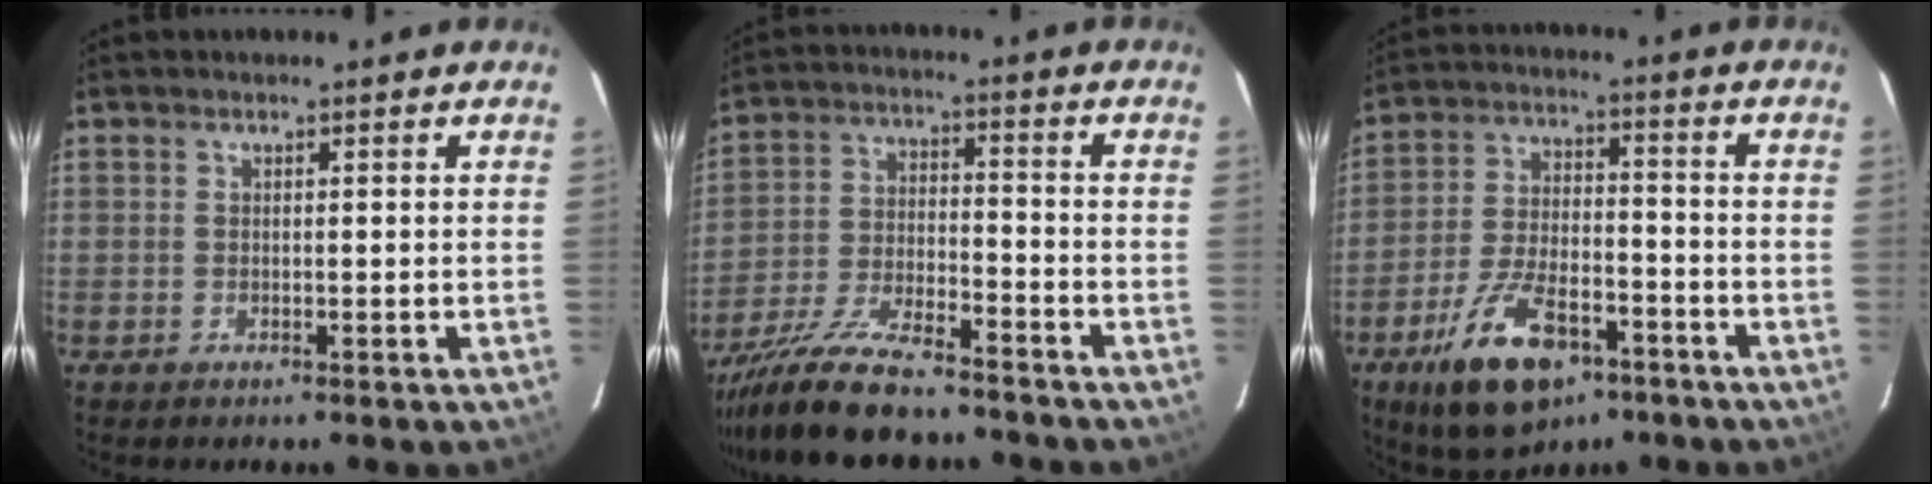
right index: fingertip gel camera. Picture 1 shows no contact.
{"total": 15.1, "force": [-12.9, 3.1, 7.2], "torque": [-0.155, -0.024, -0.226]}
{"total": 15.8, "force": [-9.1, 7.3, 10.6], "torque": [-0.215, -0.011, -0.153]}